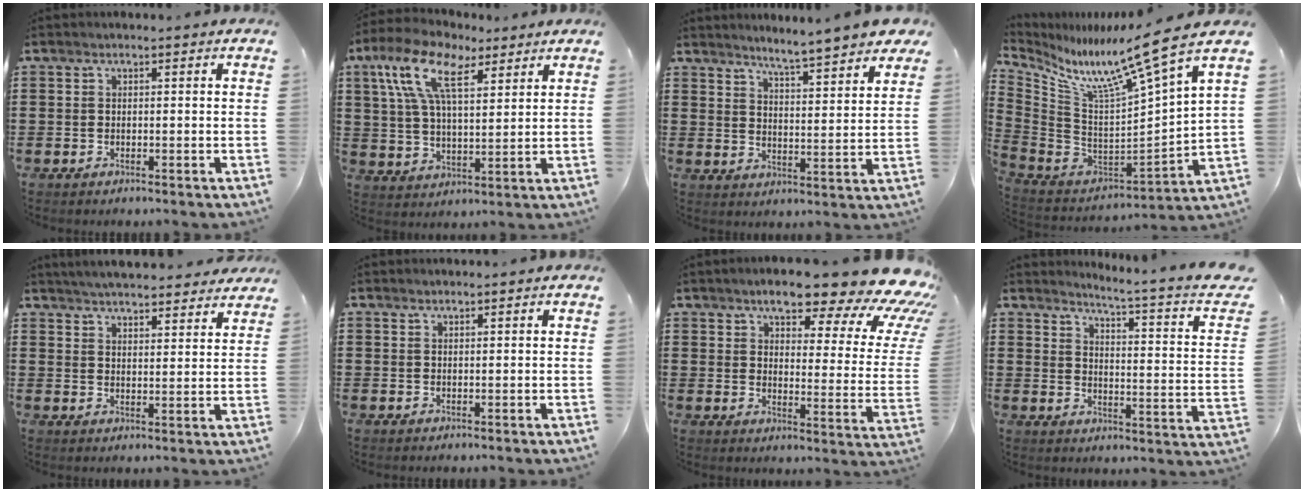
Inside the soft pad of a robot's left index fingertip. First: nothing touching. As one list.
[{"total": 11.3, "force": [6.9, 4.4, 7.9], "torque": [-0.179, -0.002, 0.126]}, {"total": 5.0, "force": [4.8, -1.0, 1.2], "torque": [-0.045, -0.032, 0.079]}, {"total": 10.5, "force": [8.1, -1.1, 6.6], "torque": [-0.132, -0.086, 0.118]}, {"total": 4.9, "force": [4.8, 0.0, 0.7], "torque": [-0.031, -0.022, 0.087]}, {"total": 0.8, "force": [0.8, 0.1, 0.1], "torque": [-0.002, 0.000, 0.016]}, {"total": 12.7, "force": [9.7, 2.6, 7.8], "torque": [-0.128, -0.065, 0.158]}, {"total": 4.0, "force": [2.9, -1.1, 2.5], "torque": [-0.058, -0.040, 0.035]}]